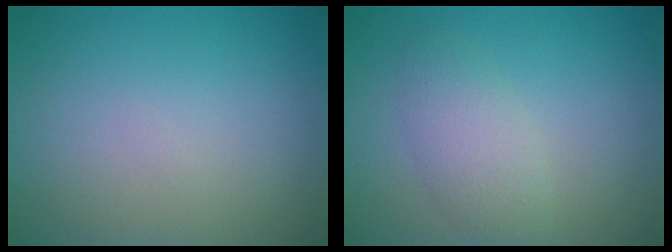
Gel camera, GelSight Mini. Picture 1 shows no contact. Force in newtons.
{"total": 2.9, "press": 2.9, "slide": 0.2}